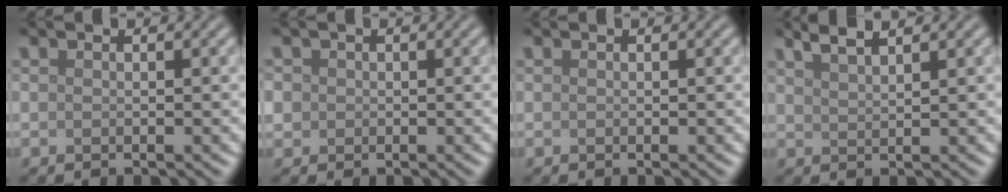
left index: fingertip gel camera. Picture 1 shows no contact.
{"total": 1.6, "force": [0.2, 1.5, 0.4], "torque": [-0.003, 0.003, 0.000]}
{"total": 0.0}
{"total": 2.5, "force": [2.0, 0.5, 1.4], "torque": [-0.011, 0.013, 0.028]}